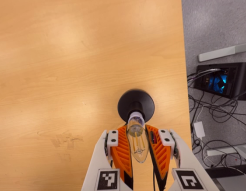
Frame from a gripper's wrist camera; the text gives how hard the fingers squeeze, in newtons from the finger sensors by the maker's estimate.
{"total": 21.0, "left": 22.7, "right": 19.3}